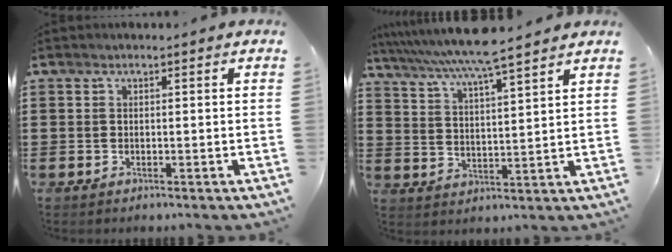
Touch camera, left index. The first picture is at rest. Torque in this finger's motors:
{"motor_torque": [0.63, -0.48, 0.84, 0.21]}